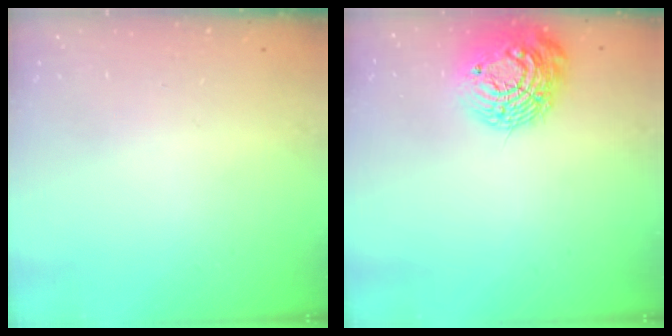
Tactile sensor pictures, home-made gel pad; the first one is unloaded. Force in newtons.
{"total": 14.9, "press": 14.8, "slide": 1.2}